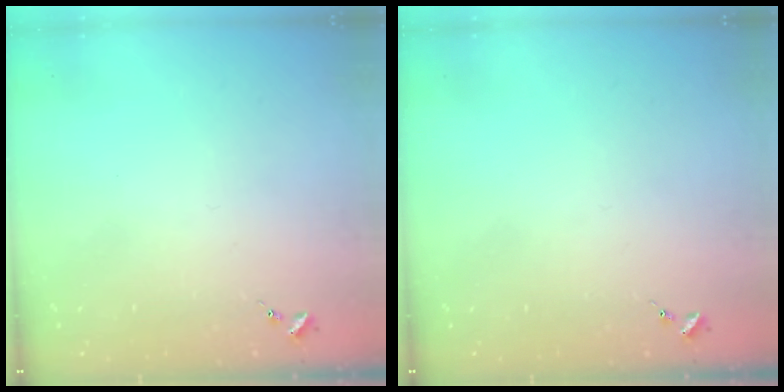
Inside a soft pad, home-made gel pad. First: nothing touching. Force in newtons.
{"total": 0.0}